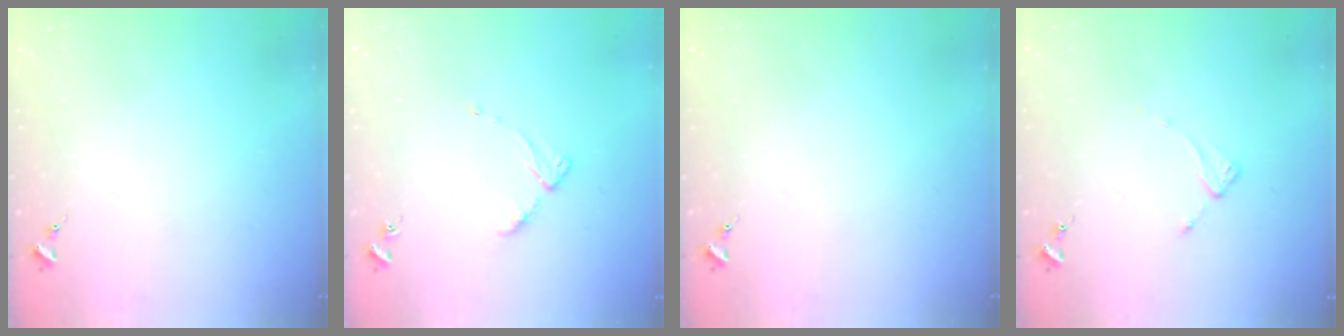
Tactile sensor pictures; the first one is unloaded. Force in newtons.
{"total": 4.5, "press": 4.4, "slide": 0.6}
{"total": 0.0}
{"total": 2.4, "press": 2.4, "slide": 0.3}